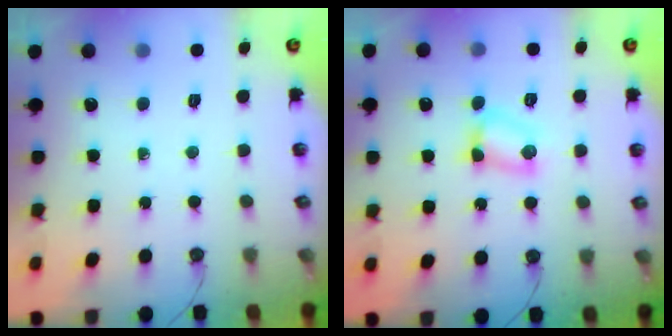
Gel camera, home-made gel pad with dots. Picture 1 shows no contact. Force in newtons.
{"total": 5.7, "press": 4.5, "slide": 3.6}